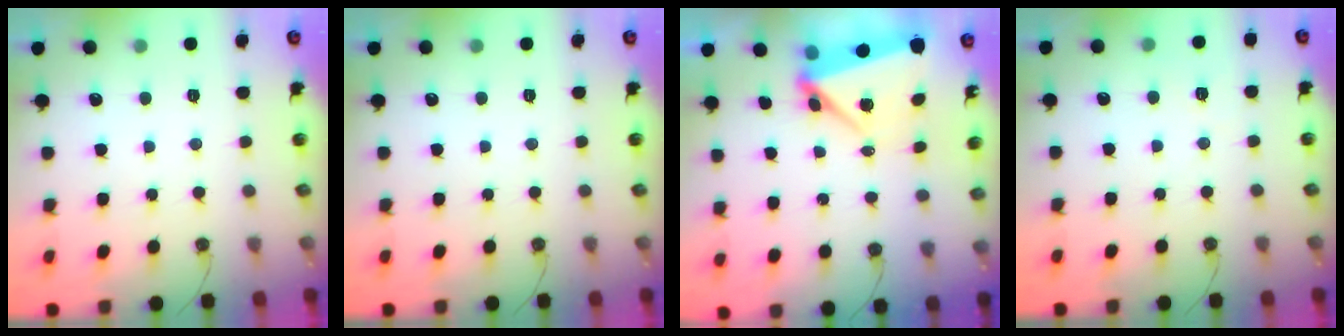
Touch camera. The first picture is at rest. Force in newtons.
{"total": 0.0}
{"total": 5.1, "press": 4.8, "slide": 1.7}
{"total": 2.4, "press": 2.2, "slide": 1.0}